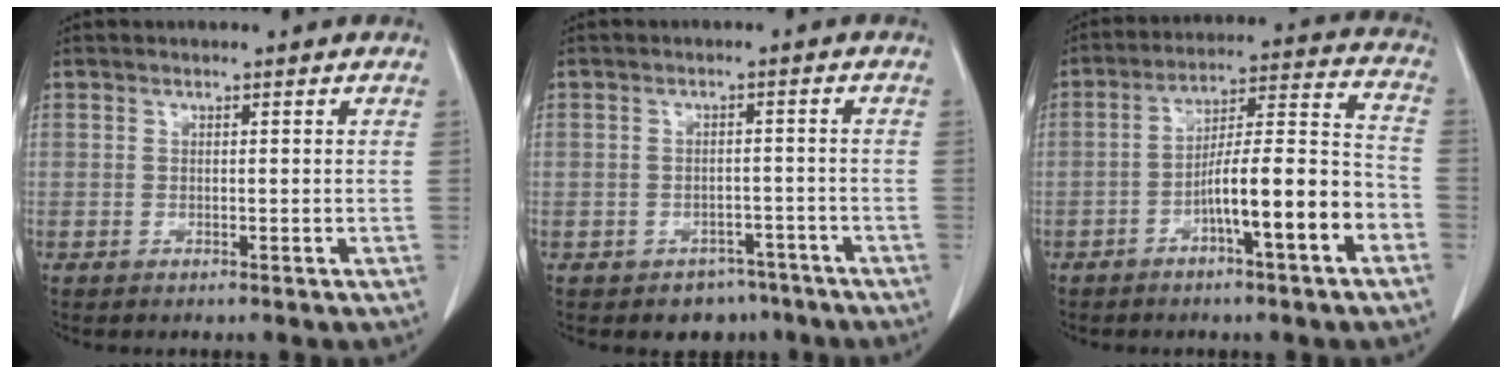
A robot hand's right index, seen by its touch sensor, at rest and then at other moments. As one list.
[{"total": 4.7, "force": [-3.3, 3.4, 0.3], "torque": [0.011, 0.016, -0.042]}, {"total": 12.8, "force": [-5.4, 1.1, 11.5], "torque": [-0.183, 0.023, -0.084]}]